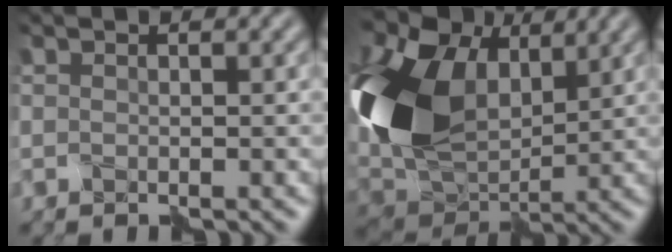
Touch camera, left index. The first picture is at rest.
{"total": 13.6, "force": [3.7, 8.6, 9.8], "torque": [-0.229, 0.026, 0.065]}